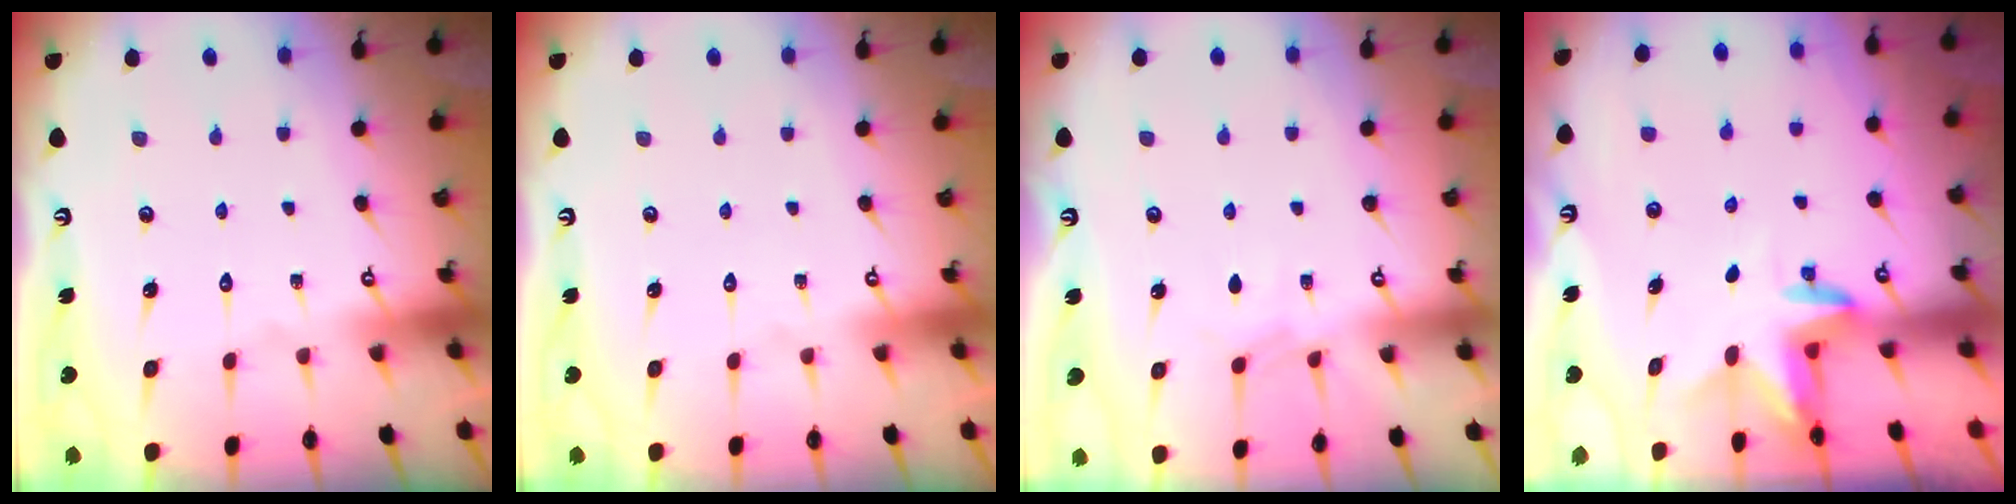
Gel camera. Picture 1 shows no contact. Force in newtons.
{"total": 0.0}
{"total": 3.7, "press": 3.6, "slide": 0.6}
{"total": 3.3, "press": 3.3, "slide": 0.3}